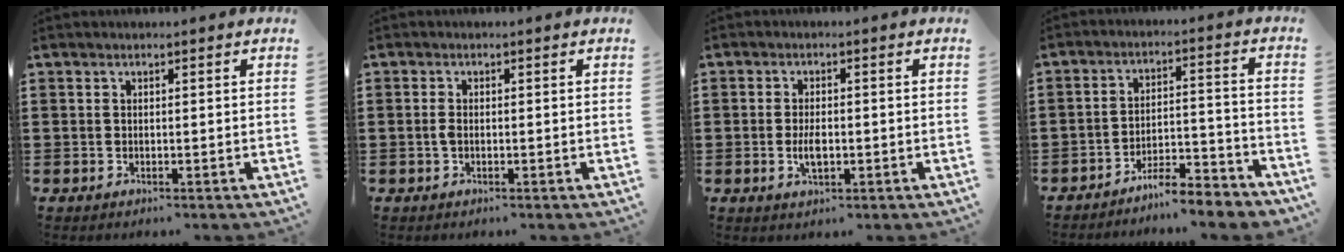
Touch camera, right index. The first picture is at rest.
{"total": 1.4, "force": [-0.3, 0.6, 1.2], "torque": [-0.030, -0.003, -0.009]}
{"total": 3.3, "force": [-0.6, 1.3, 3.0], "torque": [-0.063, -0.005, -0.011]}
{"total": 5.9, "force": [-5.7, 0.2, 1.5], "torque": [-0.024, 0.008, -0.111]}